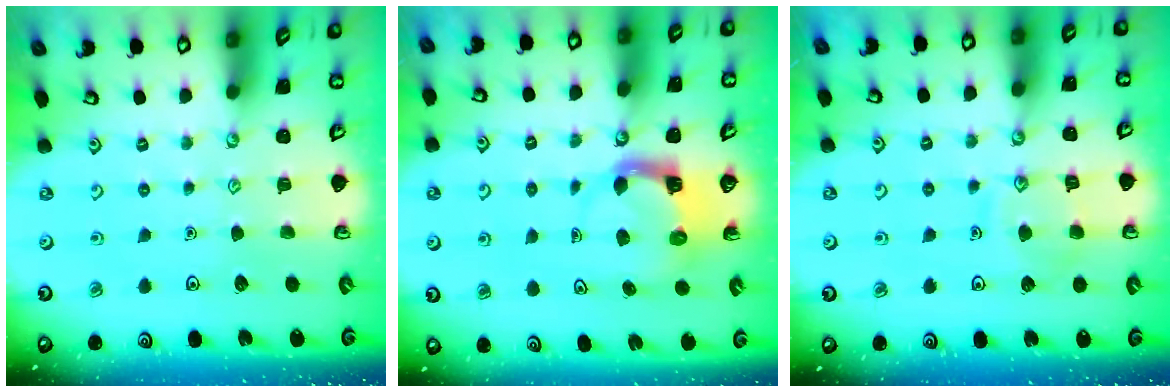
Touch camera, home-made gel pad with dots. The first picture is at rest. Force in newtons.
{"total": 3.9, "press": 3.9, "slide": 0.3}
{"total": 10.2, "press": 10.1, "slide": 0.9}